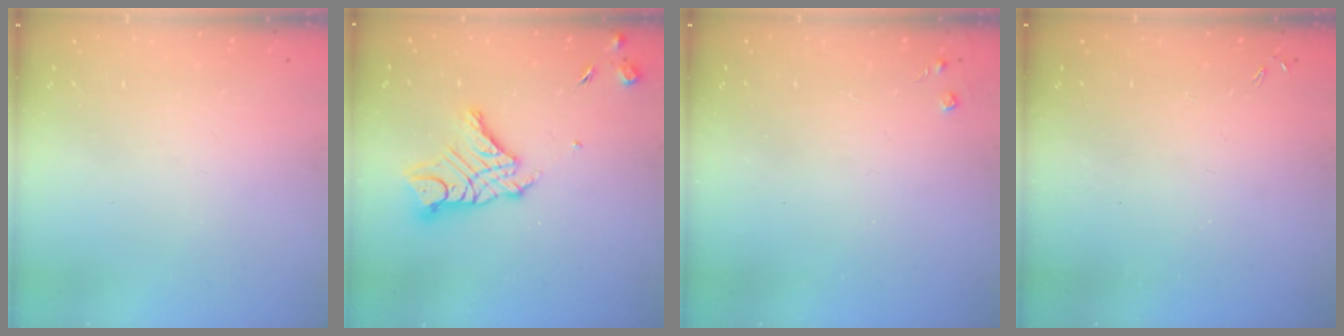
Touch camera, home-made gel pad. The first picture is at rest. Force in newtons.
{"total": 12.5, "press": 12.5, "slide": 1.1}
{"total": 2.7, "press": 2.7, "slide": 0.4}
{"total": 0.0}